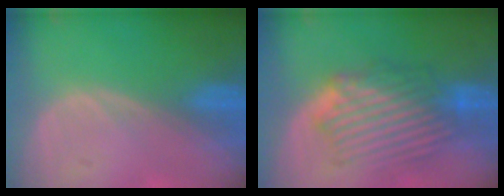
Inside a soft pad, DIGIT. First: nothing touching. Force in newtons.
{"total": 8.9, "press": 8.3, "slide": 3.2}